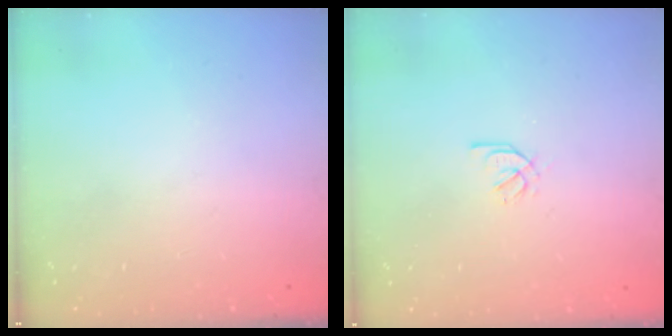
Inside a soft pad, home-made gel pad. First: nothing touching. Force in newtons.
{"total": 1.8, "press": 1.8, "slide": 0.4}